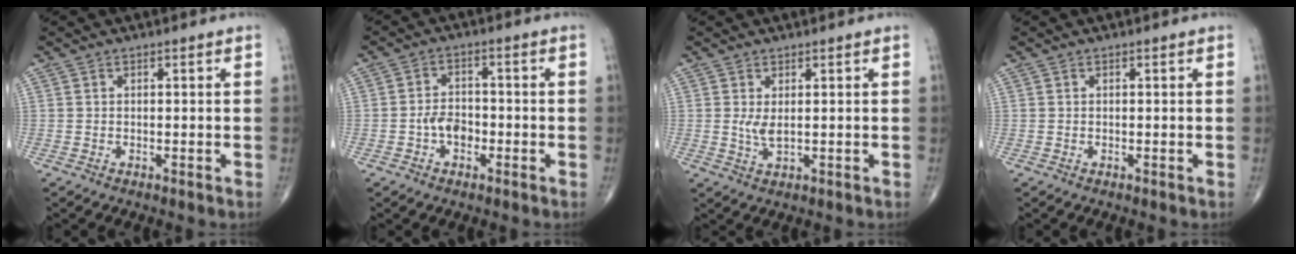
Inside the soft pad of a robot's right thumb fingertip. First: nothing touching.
{"total": 4.6, "force": [-1.6, 3.2, 3.0], "torque": [-0.033, 0.019, -0.033]}
{"total": 2.5, "force": [0.4, 0.9, 2.3], "torque": [-0.044, -0.008, 0.014]}
{"total": 0.0}